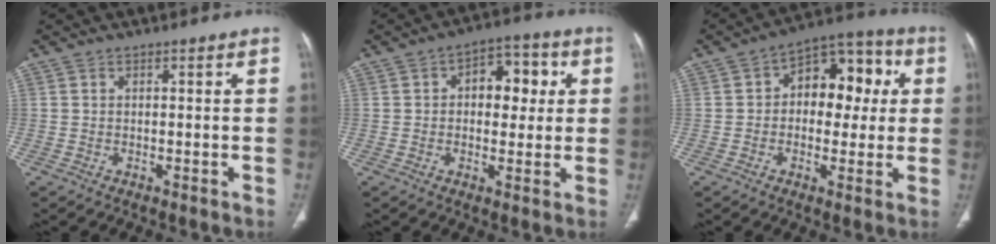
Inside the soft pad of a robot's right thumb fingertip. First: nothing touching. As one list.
[{"total": 9.6, "force": [1.9, 6.1, 7.2], "torque": [-0.059, 0.015, 0.024]}, {"total": 13.5, "force": [2.0, 8.8, 10.0], "torque": [-0.083, 0.032, 0.020]}]